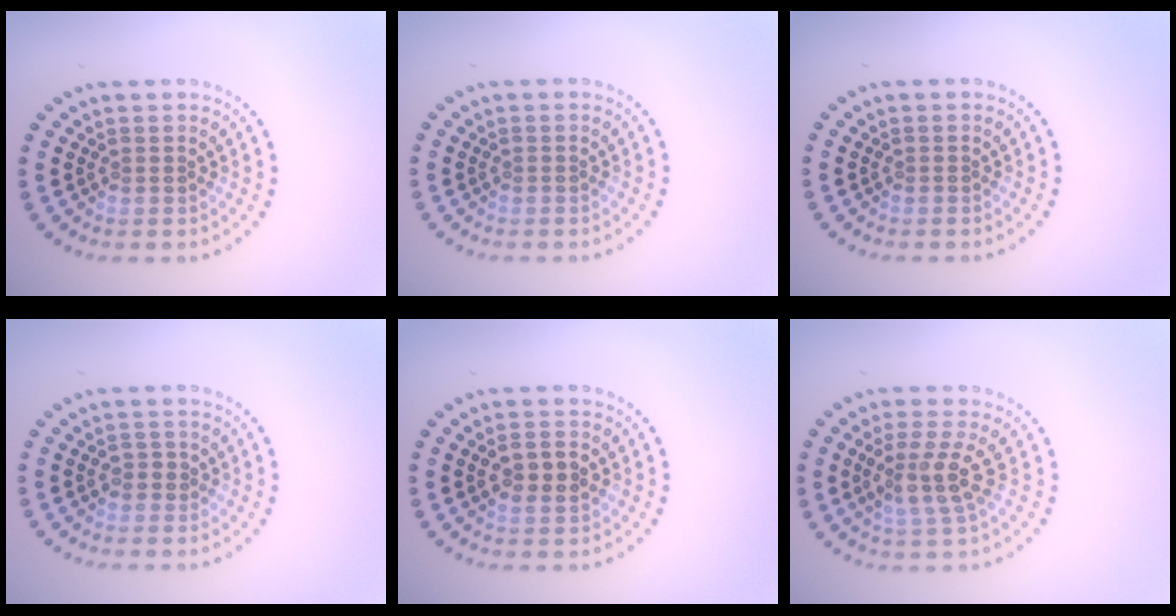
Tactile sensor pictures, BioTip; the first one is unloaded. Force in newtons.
{"total": 0.0}
{"total": 0.0}
{"total": 0.8, "press": 0.8, "slide": 0.2}
{"total": 2.7, "press": 2.7, "slide": 0.3}
{"total": 3.4, "press": 2.8, "slide": 1.8}